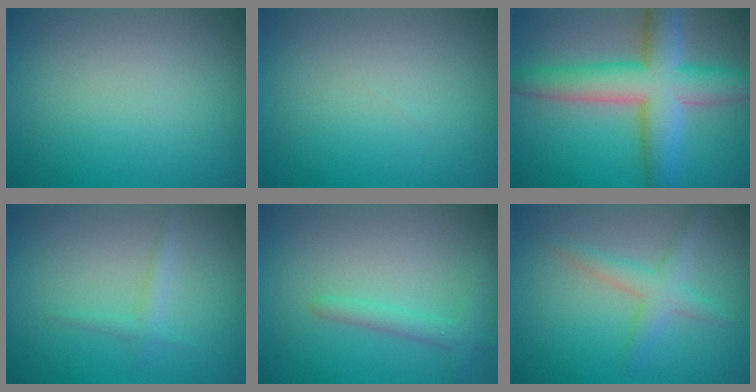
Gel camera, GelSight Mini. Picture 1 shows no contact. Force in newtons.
{"total": 0.0}
{"total": 8.4, "press": 8.4, "slide": 0.4}
{"total": 1.1, "press": 1.1, "slide": 0.1}
{"total": 1.9, "press": 1.9, "slide": 0.1}
{"total": 2.5, "press": 2.5, "slide": 0.0}